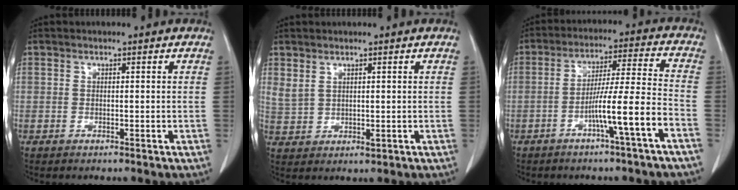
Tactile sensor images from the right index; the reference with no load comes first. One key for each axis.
{"total": 3.0, "fx": 1.7, "fy": 1.5, "fz": 2.0, "tx": -0.045, "ty": -0.006, "tz": 0.044}
{"total": 10.0, "fx": -4.6, "fy": -1.1, "fz": 8.8, "tx": -0.152, "ty": 0.012, "tz": -0.078}